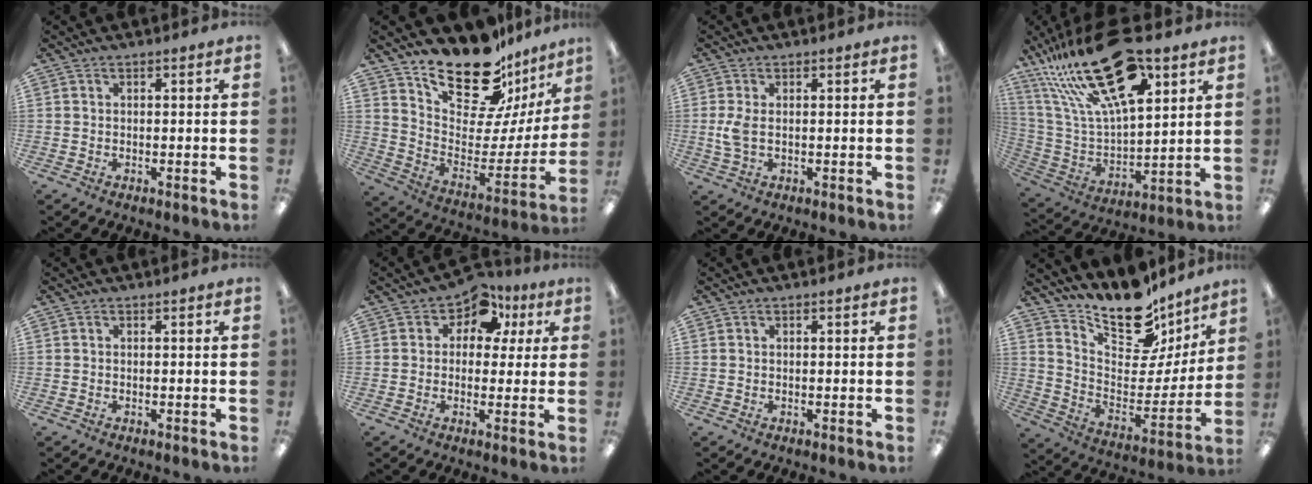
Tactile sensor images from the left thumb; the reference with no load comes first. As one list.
[{"total": 21.2, "force": [17.2, 8.6, 8.9], "torque": [-0.147, -0.128, 0.304]}, {"total": 4.3, "force": [0.1, 2.2, 3.7], "torque": [-0.090, -0.001, -0.004]}, {"total": 28.9, "force": [16.8, 11.8, 20.4], "torque": [-0.396, -0.089, 0.284]}, {"total": 0.0}, {"total": 7.4, "force": [3.8, 5.4, 3.5], "torque": [-0.057, -0.016, 0.067]}, {"total": 0.0}, {"total": 18.7, "force": [14.8, 8.1, 7.9], "torque": [-0.119, -0.119, 0.258]}]